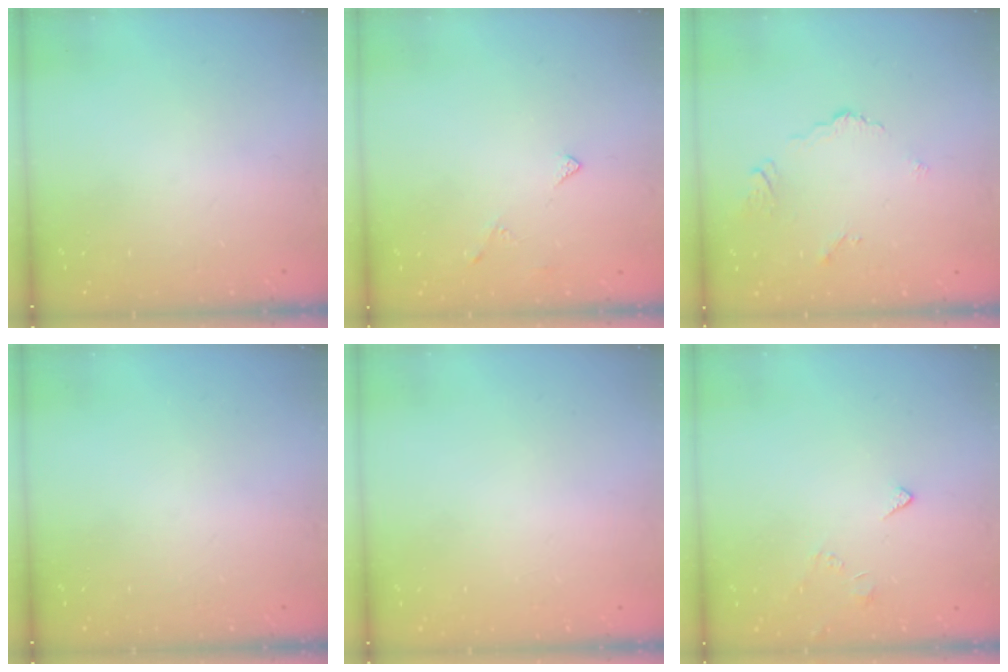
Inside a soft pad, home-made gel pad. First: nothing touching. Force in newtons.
{"total": 3.0, "press": 2.9, "slide": 0.5}
{"total": 3.6, "press": 3.5, "slide": 0.6}
{"total": 0.0}
{"total": 1.9, "press": 1.9, "slide": 0.1}
{"total": 2.8, "press": 2.8, "slide": 0.5}